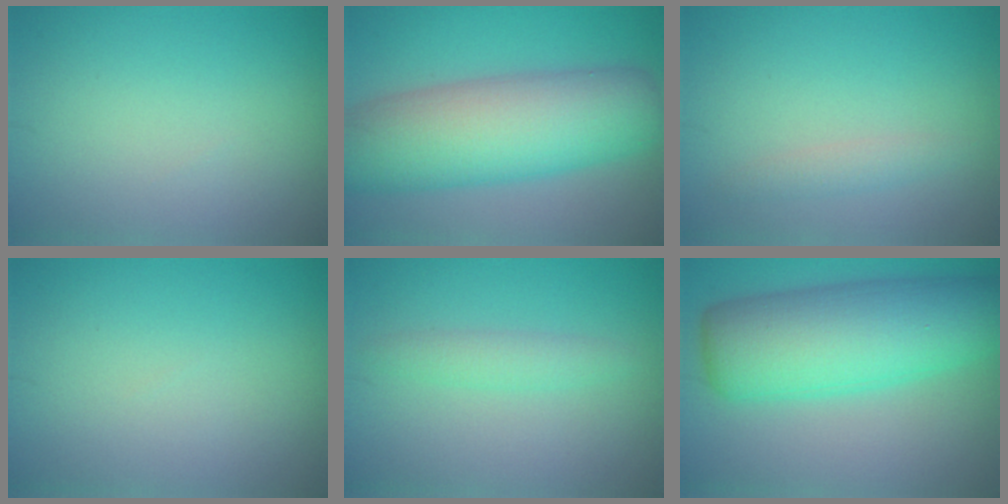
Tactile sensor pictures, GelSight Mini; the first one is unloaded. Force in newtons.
{"total": 11.0, "press": 11.0, "slide": 0.7}
{"total": 1.3, "press": 1.3, "slide": 0.1}
{"total": 0.0}
{"total": 1.8, "press": 1.8, "slide": 0.2}
{"total": 10.5, "press": 10.5, "slide": 0.2}